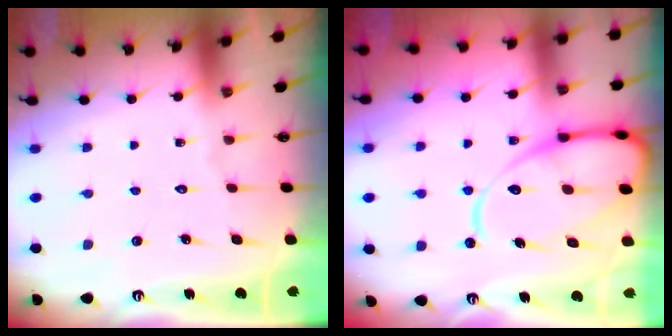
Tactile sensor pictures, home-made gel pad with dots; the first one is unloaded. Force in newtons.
{"total": 15.8, "press": 15.7, "slide": 1.8}